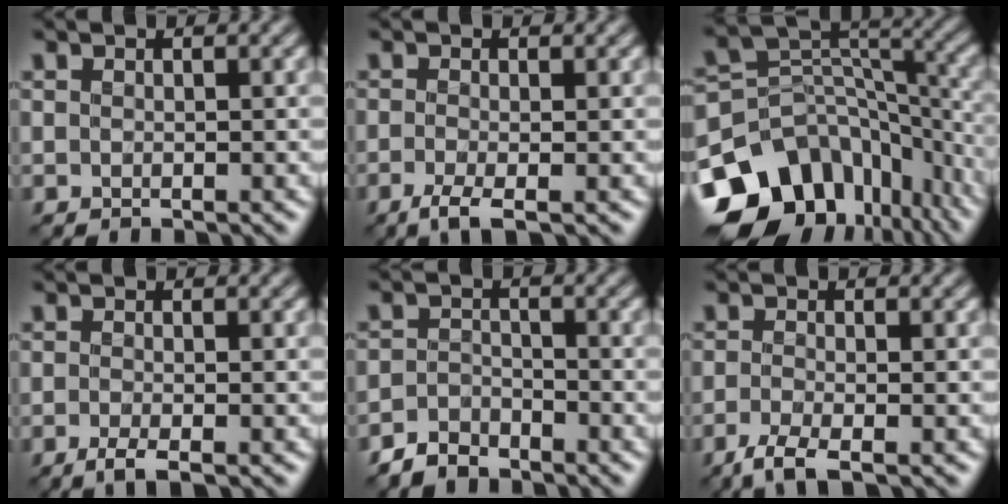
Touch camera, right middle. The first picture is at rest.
{"total": 2.2, "force": [-1.2, 0.4, 1.8], "torque": [-0.043, -0.007, -0.032]}
{"total": 14.4, "force": [-7.5, 10.3, 6.9], "torque": [-0.168, 0.011, -0.110]}
{"total": 1.9, "force": [-1.0, 0.3, 1.5], "torque": [-0.034, -0.006, -0.025]}
{"total": 2.5, "force": [-2.2, 1.0, 0.5], "torque": [-0.011, 0.004, -0.051]}
{"total": 2.6, "force": [-1.7, 0.4, 1.9], "torque": [-0.046, -0.009, -0.046]}